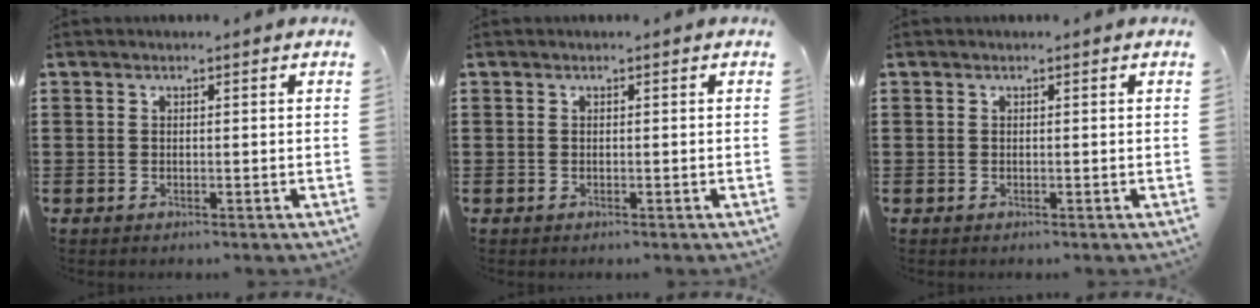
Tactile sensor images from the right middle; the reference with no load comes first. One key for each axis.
{"total": 0.0}
{"total": 0.0}